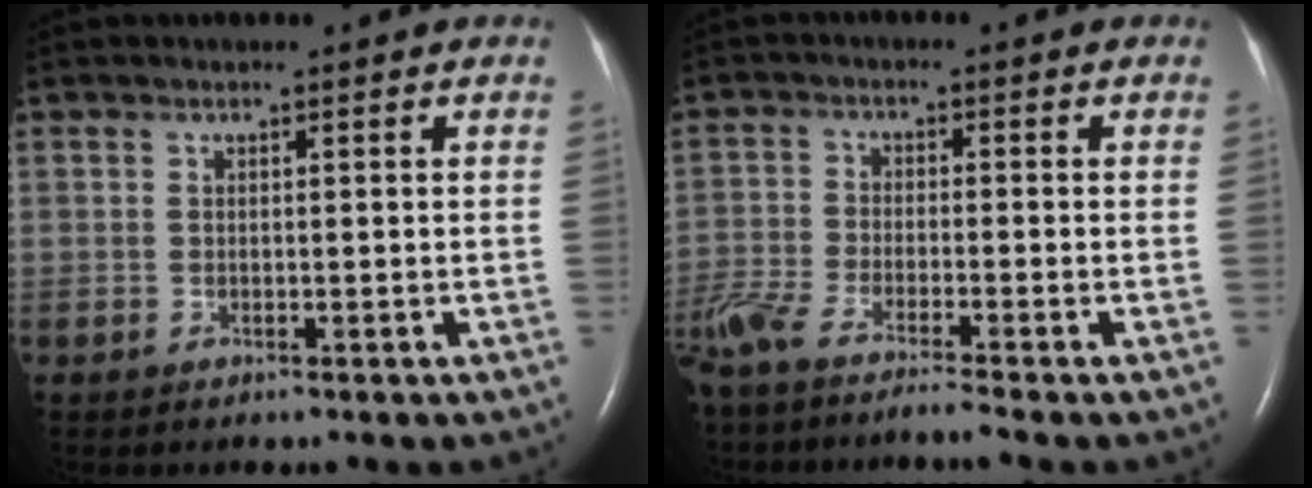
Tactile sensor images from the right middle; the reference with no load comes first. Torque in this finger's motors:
{"motor_torque": [1.09, -1.04, 0.46, 0.19]}